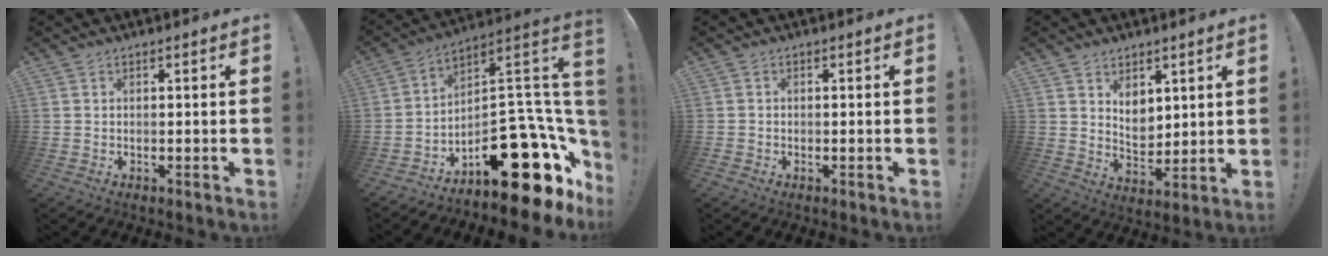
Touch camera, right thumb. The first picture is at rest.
{"total": 21.5, "force": [-8.6, 9.8, 17.1], "torque": [-0.188, 0.020, -0.129]}
{"total": 0.8, "force": [-0.5, 0.6, 0.2], "torque": [-0.007, 0.005, -0.007]}
{"total": 7.5, "force": [4.1, 5.5, 3.1], "torque": [-0.048, -0.028, 0.082]}